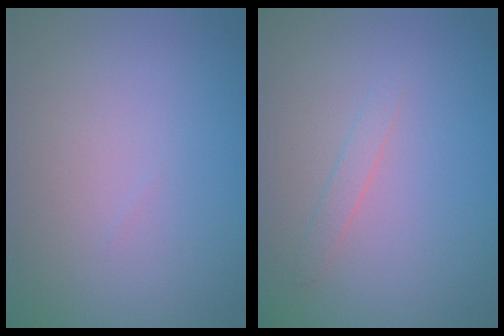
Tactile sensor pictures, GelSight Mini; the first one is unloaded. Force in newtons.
{"total": 1.0, "press": 1.0, "slide": 0.1}